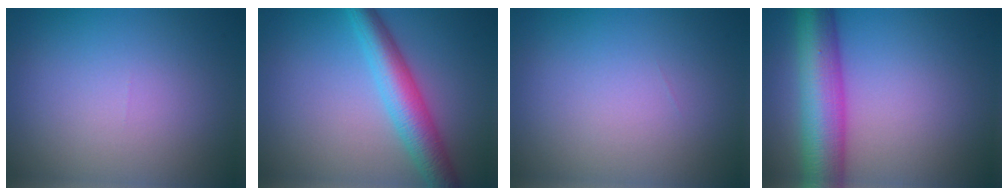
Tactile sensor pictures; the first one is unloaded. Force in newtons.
{"total": 5.2, "press": 5.2, "slide": 0.1}
{"total": 0.0}
{"total": 8.9, "press": 8.9, "slide": 0.2}